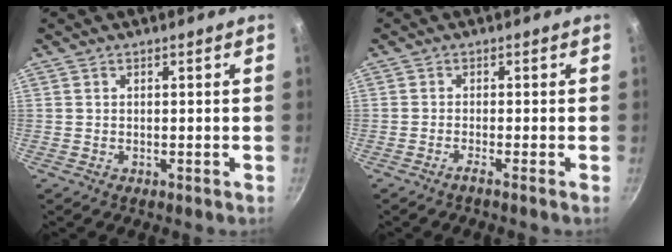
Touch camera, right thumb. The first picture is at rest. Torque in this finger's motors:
{"motor_torque": [-0.68, 0.34, -0.57, -1.29, -0.12]}